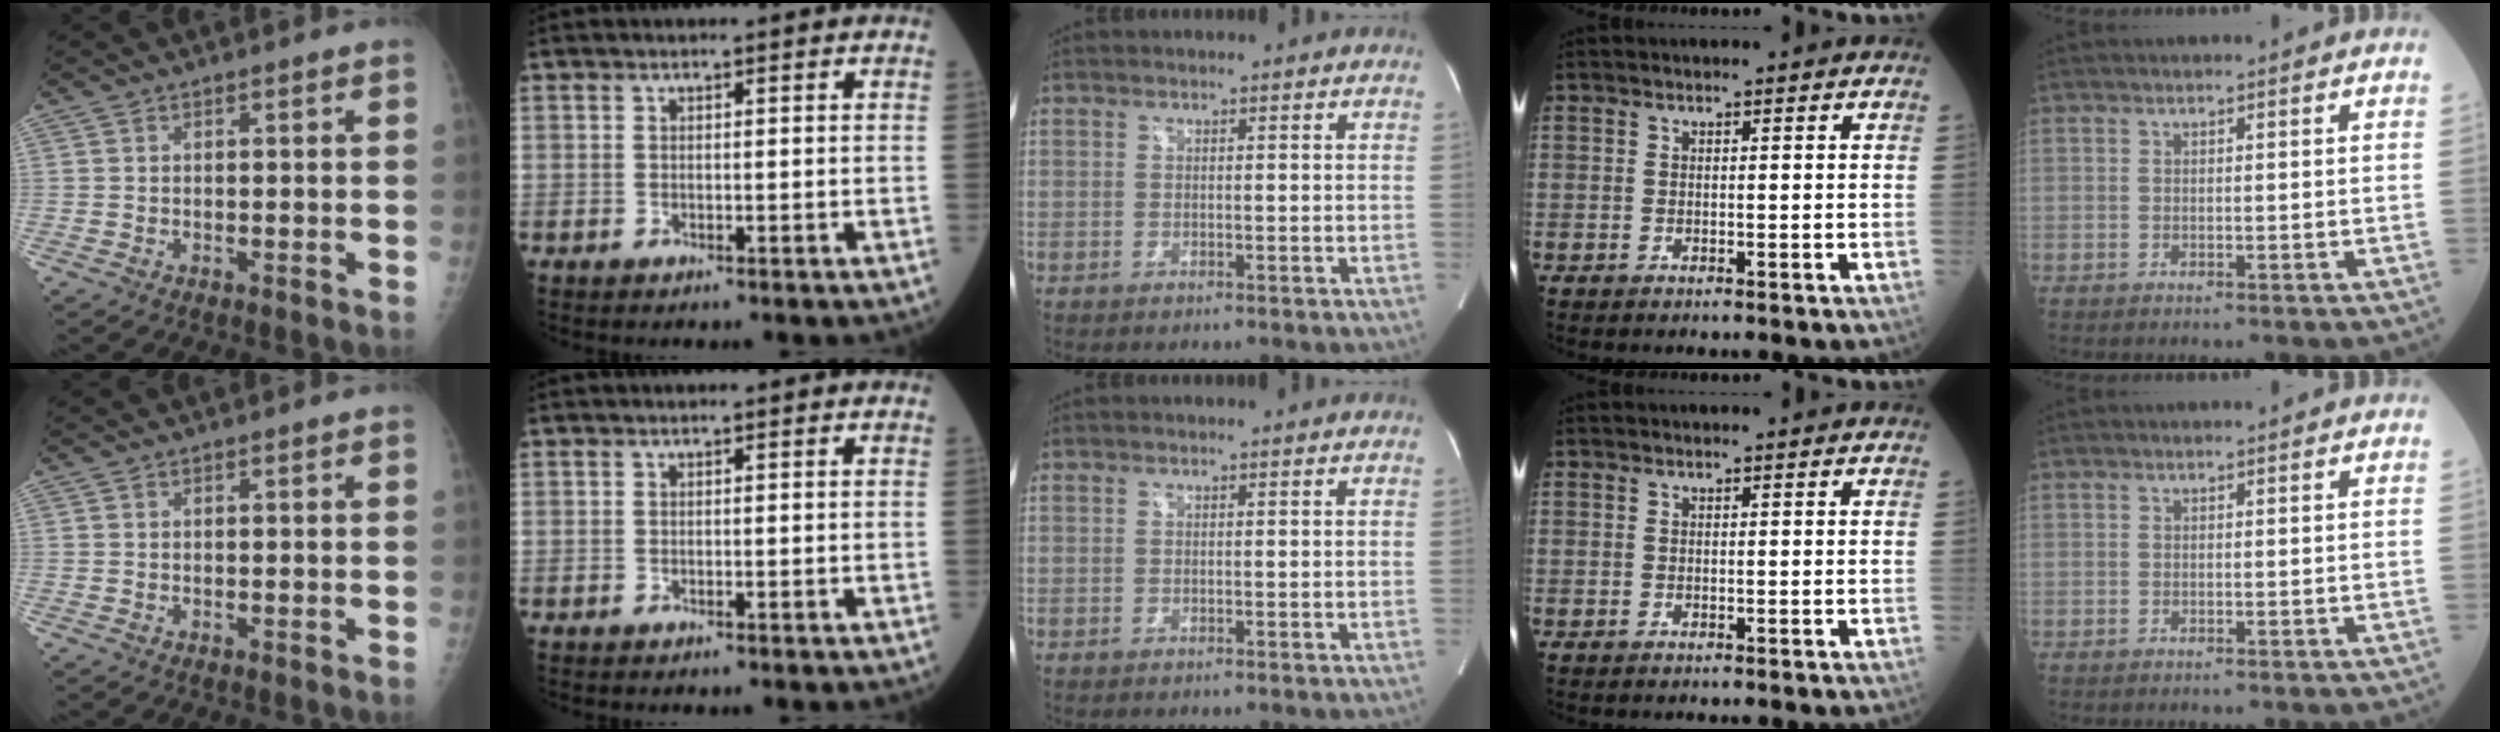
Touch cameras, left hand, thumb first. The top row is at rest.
{}